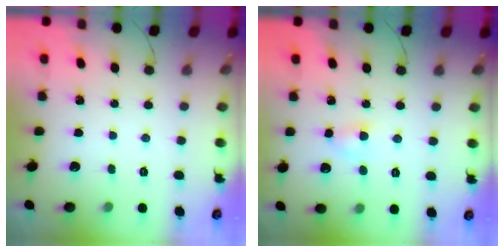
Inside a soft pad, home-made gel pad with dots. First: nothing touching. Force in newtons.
{"total": 3.5, "press": 3.3, "slide": 1.2}